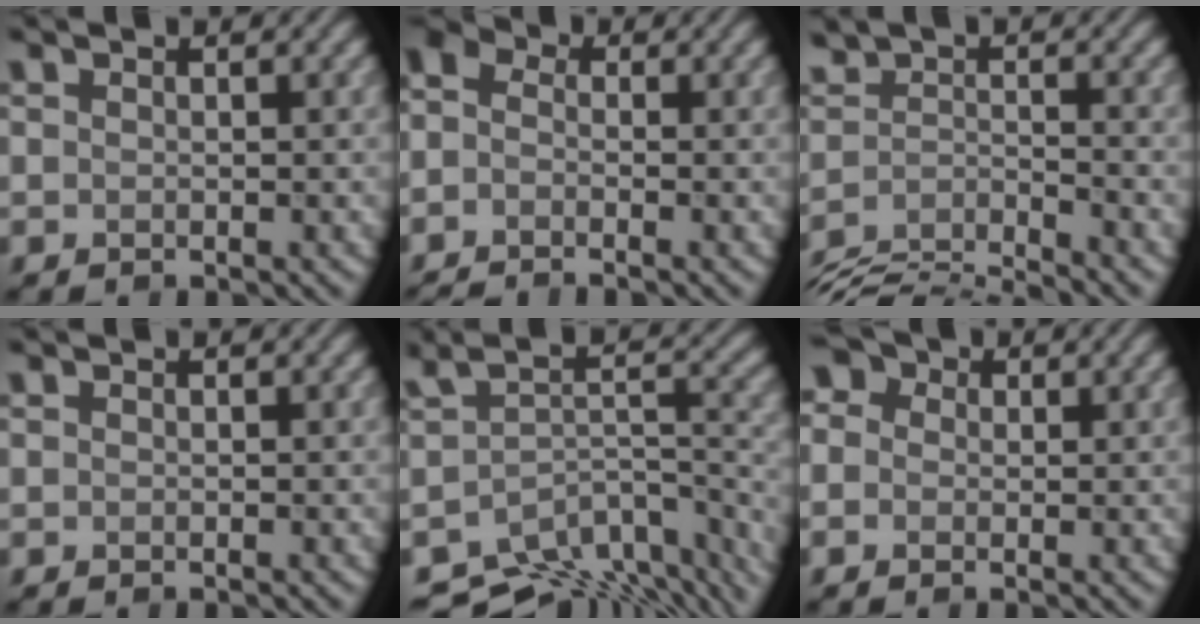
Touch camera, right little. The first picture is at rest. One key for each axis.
{"total": 3.5, "fx": -2.1, "fy": 1.9, "fz": 2.1, "tx": -0.050, "ty": -0.002, "tz": -0.047}
{"total": 5.7, "fx": -5.2, "fy": 1.1, "fz": 2.2, "tx": -0.040, "ty": -0.016, "tz": -0.095}
{"total": 0.0}
{"total": 9.6, "fx": -6.7, "fy": 4.4, "fz": 5.3, "tx": -0.090, "ty": -0.025, "tz": -0.080}
{"total": 4.1, "fx": 1.4, "fy": 3.3, "fz": 2.1, "tx": -0.034, "ty": 0.030, "tz": -0.016}